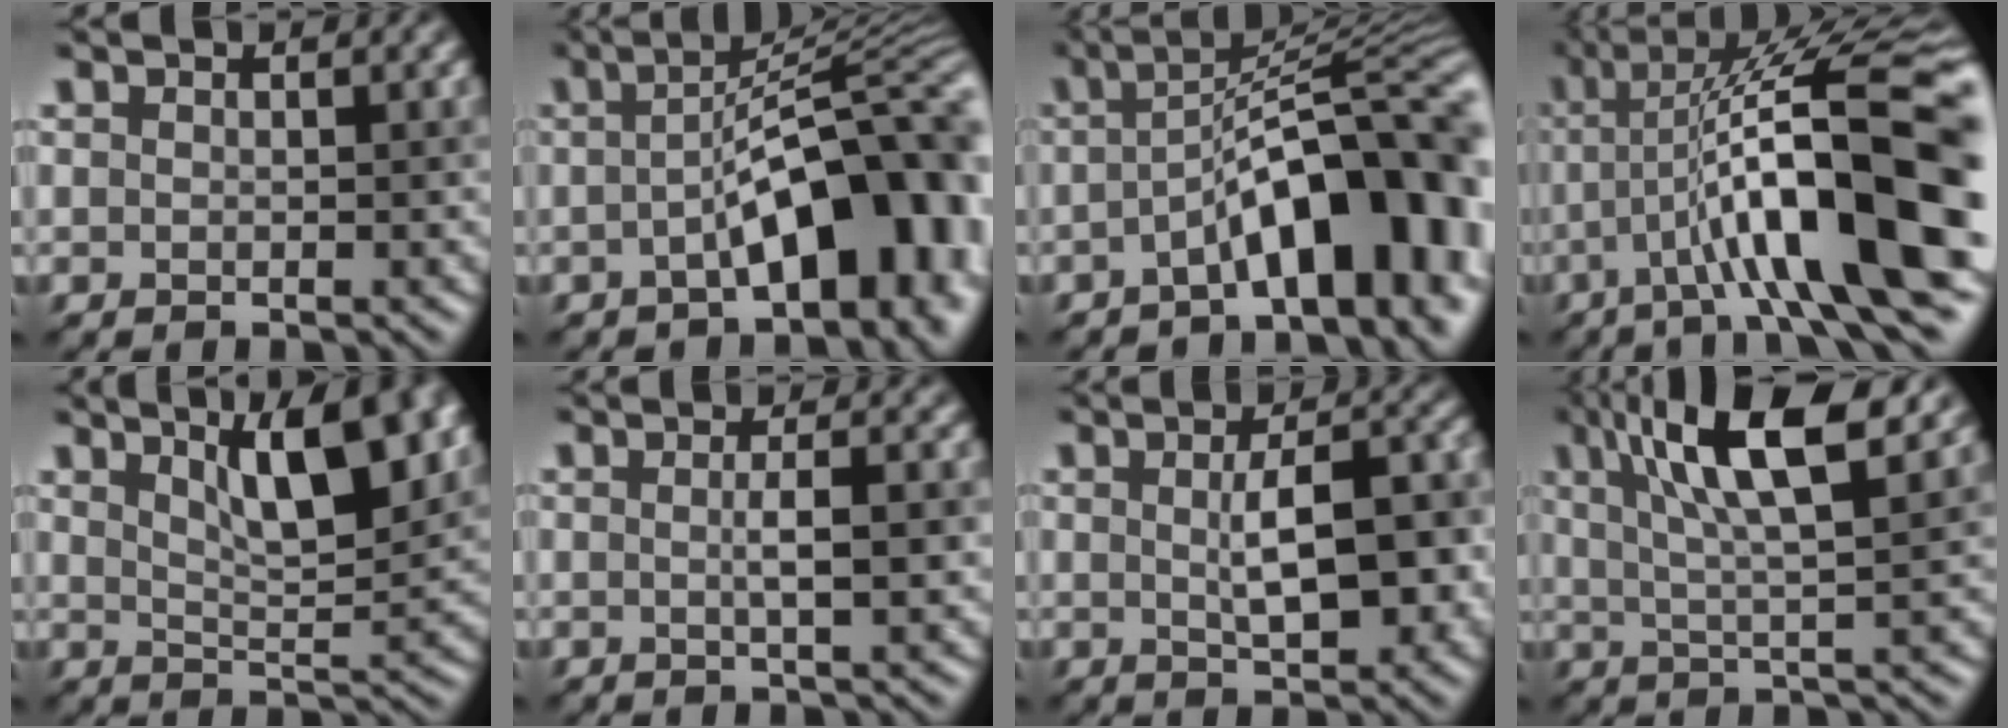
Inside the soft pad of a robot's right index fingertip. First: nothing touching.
{"total": 11.3, "force": [-2.6, 4.3, 10.2], "torque": [-0.127, 0.013, -0.040]}
{"total": 11.6, "force": [-3.8, 3.8, 10.3], "torque": [-0.130, 0.019, -0.057]}
{"total": 14.4, "force": [-2.2, 3.2, 13.9], "torque": [-0.211, 0.022, -0.035]}
{"total": 8.3, "force": [3.8, 2.5, 6.9], "torque": [-0.079, 0.016, 0.054]}
{"total": 3.0, "force": [-0.2, 0.7, 3.0], "torque": [-0.042, 0.005, -0.004]}
{"total": 6.7, "force": [-0.1, 2.4, 6.2], "torque": [-0.089, 0.006, 0.002]}
{"total": 9.9, "force": [4.2, 2.5, 8.6], "torque": [-0.144, 0.015, 0.071]}